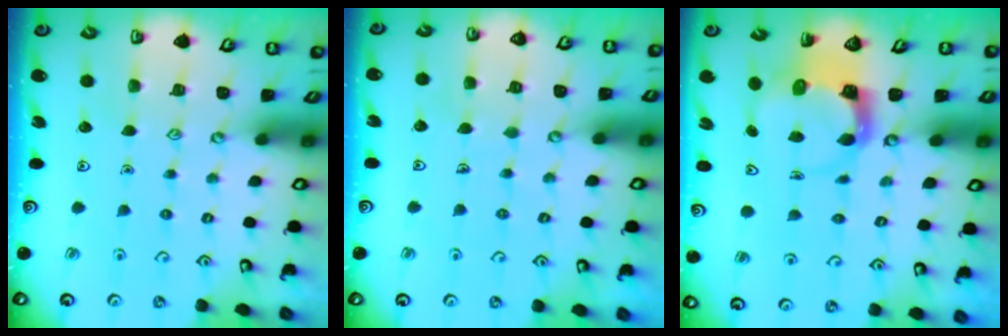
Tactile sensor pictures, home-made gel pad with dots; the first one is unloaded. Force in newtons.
{"total": 3.3, "press": 3.3, "slide": 0.2}
{"total": 3.6, "press": 3.6, "slide": 0.5}